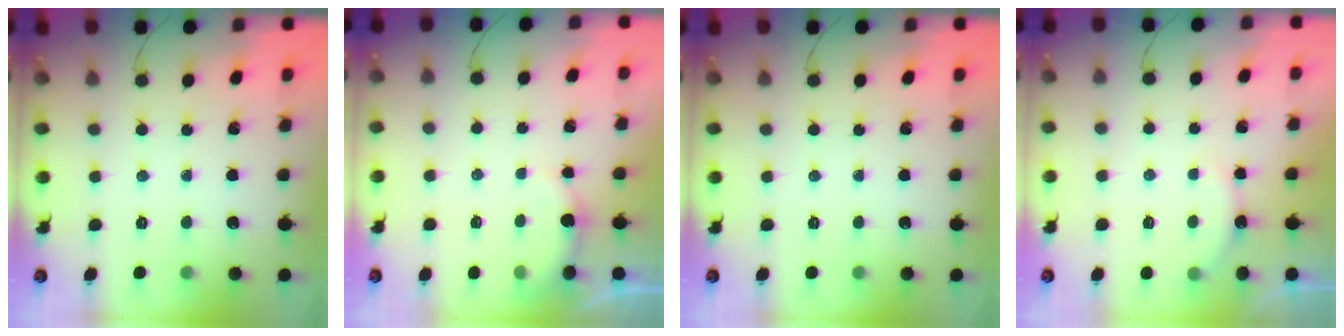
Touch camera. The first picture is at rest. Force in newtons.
{"total": 2.7, "press": 2.6, "slide": 0.6}
{"total": 0.0}
{"total": 4.9, "press": 4.8, "slide": 1.0}